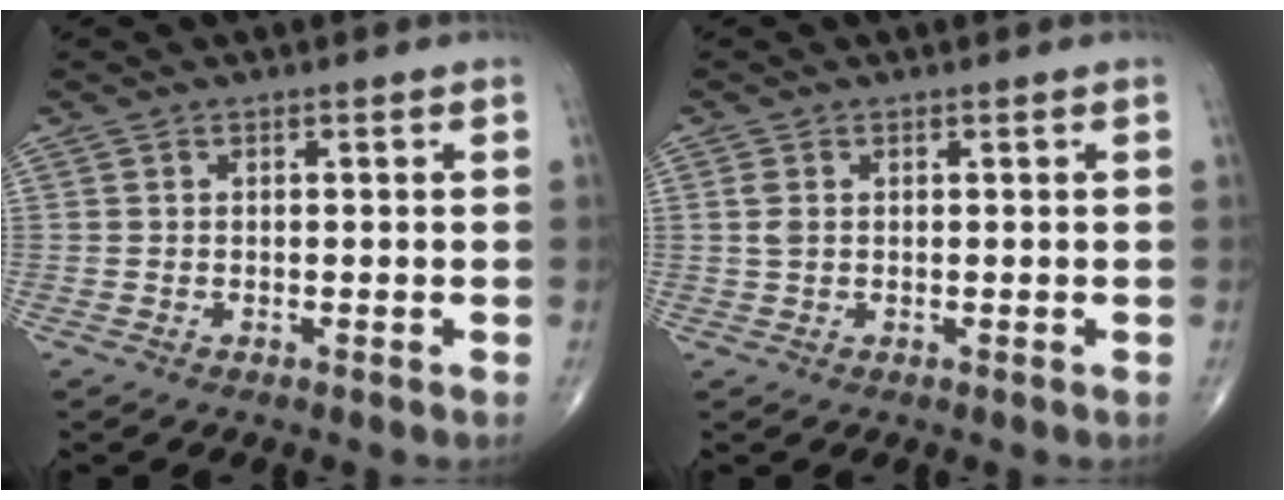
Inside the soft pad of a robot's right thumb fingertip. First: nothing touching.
{"total": 1.7, "force": [0.3, 1.0, 1.3], "torque": [-0.033, 0.002, 0.007]}